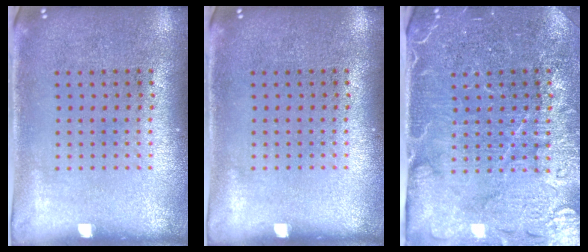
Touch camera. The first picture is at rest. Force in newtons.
{"total": 0.0}
{"total": 4.5, "press": 4.2, "slide": 1.7}